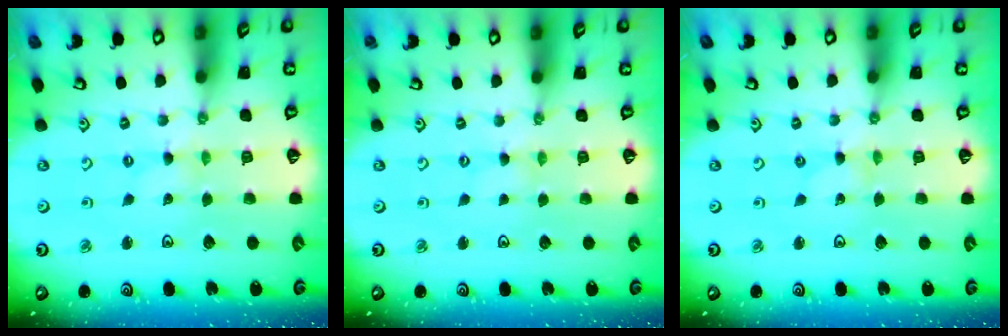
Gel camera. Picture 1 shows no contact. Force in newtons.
{"total": 0.0}
{"total": 0.0}